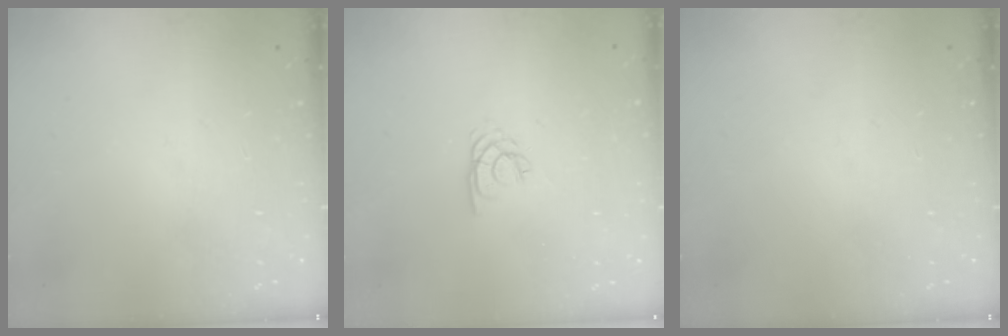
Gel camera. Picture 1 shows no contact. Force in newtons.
{"total": 2.2, "press": 2.2, "slide": 0.3}
{"total": 0.0}